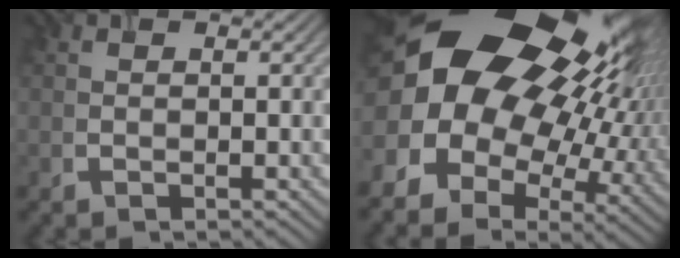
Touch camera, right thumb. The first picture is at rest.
{"total": 21.1, "force": [6.0, 14.5, 14.1], "torque": [-0.263, -0.017, 0.123]}